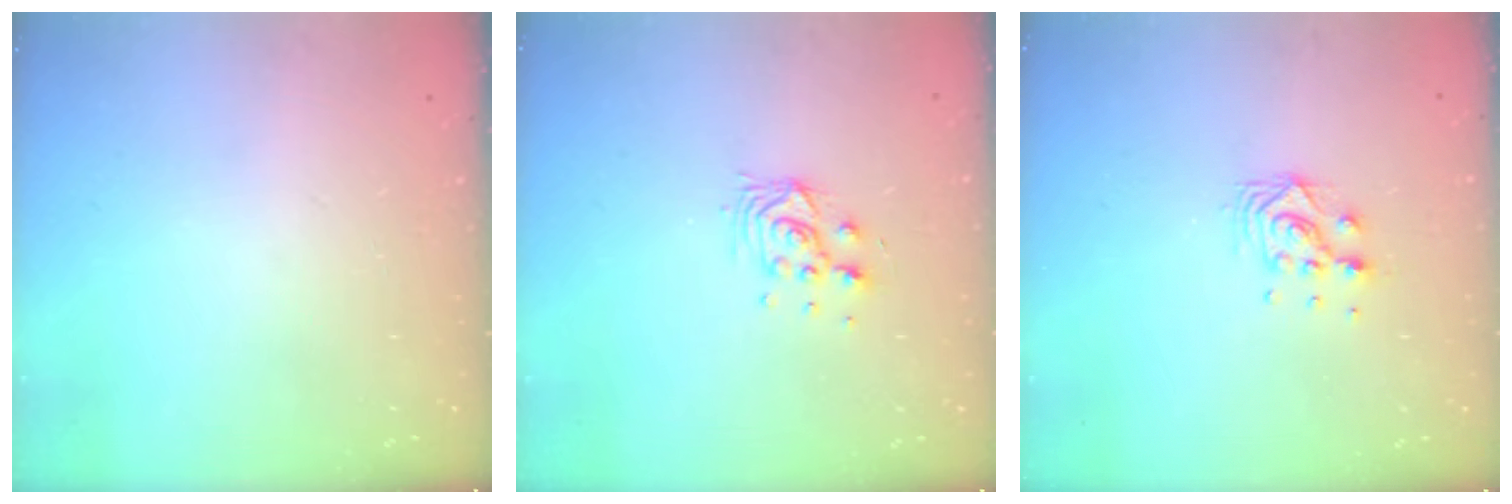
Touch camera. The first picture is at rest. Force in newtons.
{"total": 5.9, "press": 5.9, "slide": 0.4}
{"total": 7.6, "press": 7.5, "slide": 0.5}